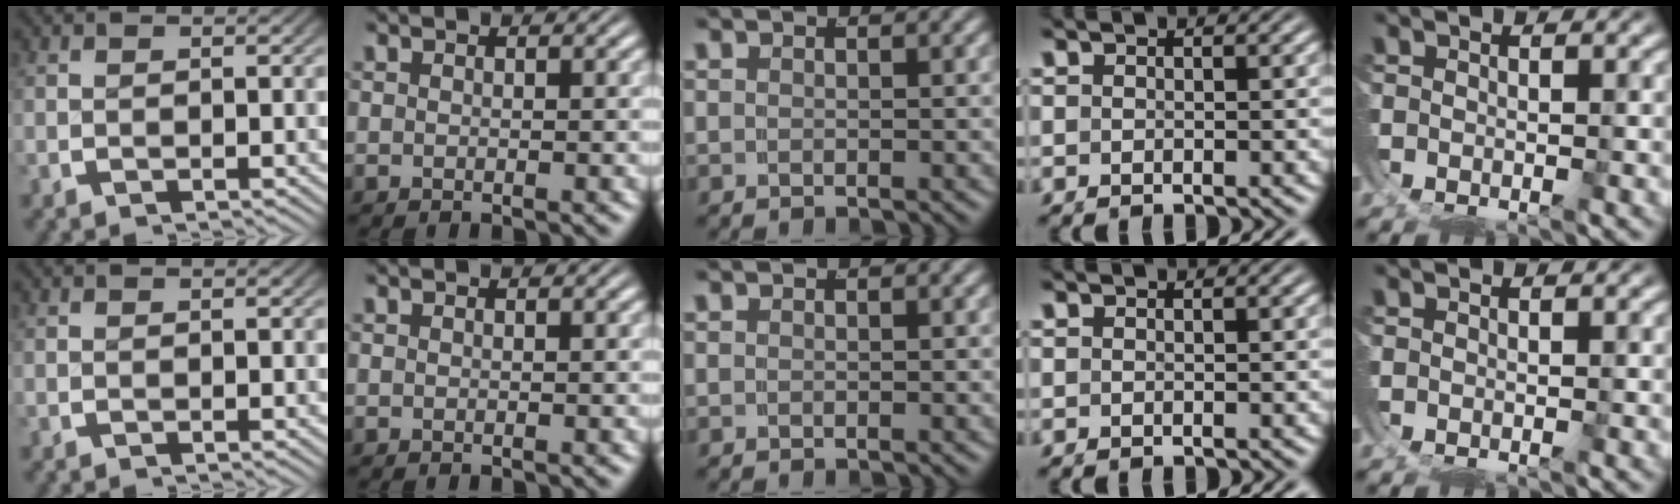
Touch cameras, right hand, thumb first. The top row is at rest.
{}